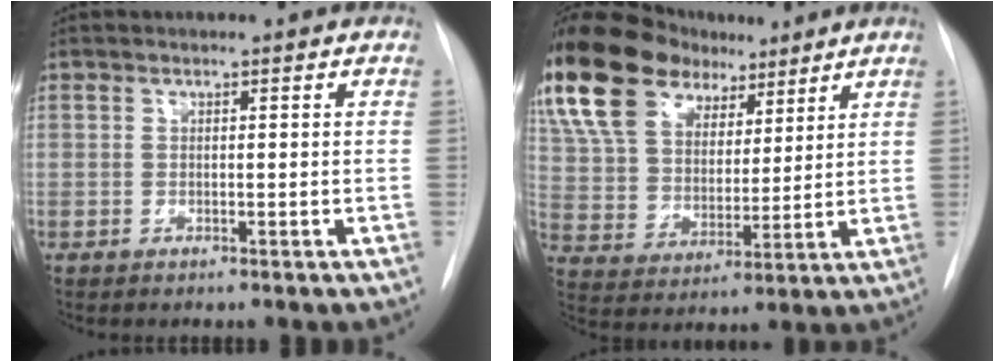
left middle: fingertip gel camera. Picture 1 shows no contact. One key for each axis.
{"total": 18.5, "fx": 12.0, "fy": 10.6, "fz": 9.1, "tx": -0.195, "ty": 0.050, "tz": 0.220}